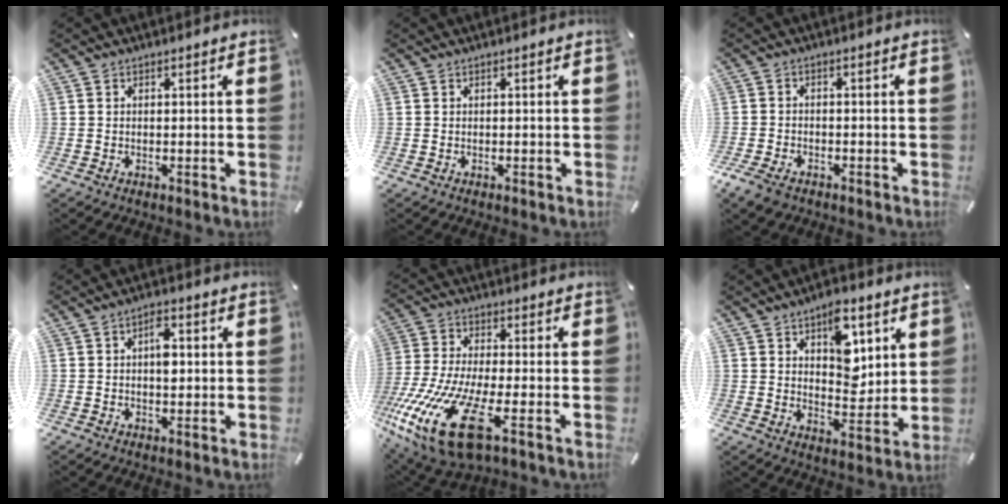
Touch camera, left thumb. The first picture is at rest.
{"total": 0.0}
{"total": 3.6, "force": [-2.5, 2.2, 1.5], "torque": [-0.051, 0.006, -0.054]}
{"total": 4.5, "force": [0.5, 2.5, 3.7], "torque": [-0.051, 0.000, 0.001]}
{"total": 20.0, "force": [-9.1, 7.1, 16.3], "torque": [-0.340, 0.008, -0.147]}
{"total": 11.2, "force": [4.9, 7.2, 7.1], "torque": [-0.073, -0.026, 0.080]}